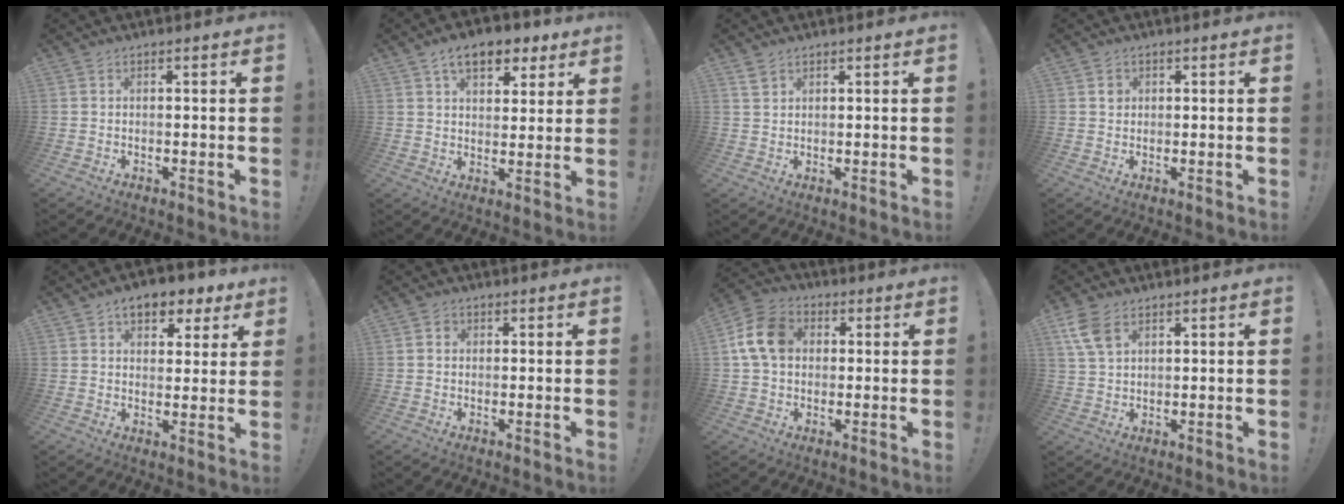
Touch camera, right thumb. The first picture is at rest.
{"total": 10.8, "force": [6.1, 6.2, 6.4], "torque": [-0.090, -0.023, 0.111]}
{"total": 2.3, "force": [1.8, 1.4, 0.7], "torque": [0.001, -0.012, 0.031]}
{"total": 1.7, "force": [0.5, 1.6, 0.3], "torque": [0.013, -0.006, 0.006]}
{"total": 8.6, "force": [5.1, 5.1, 4.7], "torque": [-0.059, -0.026, 0.091]}
{"total": 2.1, "force": [0.3, 1.9, 0.8], "torque": [-0.012, 0.003, 0.005]}
{"total": 12.9, "force": [2.5, 9.9, 7.8], "torque": [-0.136, 0.008, 0.052]}
{"total": 7.6, "force": [3.8, 4.4, 4.8], "torque": [-0.087, -0.011, 0.076]}